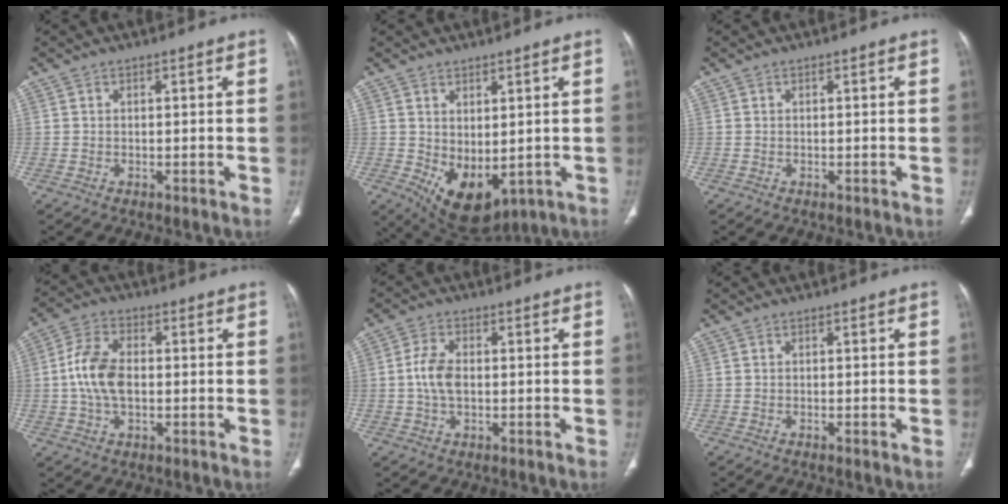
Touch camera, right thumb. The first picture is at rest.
{"total": 9.3, "force": [-1.0, 5.3, 7.6], "torque": [-0.110, -0.010, 0.016]}
{"total": 0.0}
{"total": 9.1, "force": [-0.3, 5.4, 7.4], "torque": [-0.148, 0.015, -0.009]}
{"total": 5.4, "force": [-0.2, 3.1, 4.4], "torque": [-0.092, 0.008, -0.007]}
{"total": 0.8, "force": [-0.4, 0.0, 0.7], "torque": [-0.016, -0.002, -0.009]}